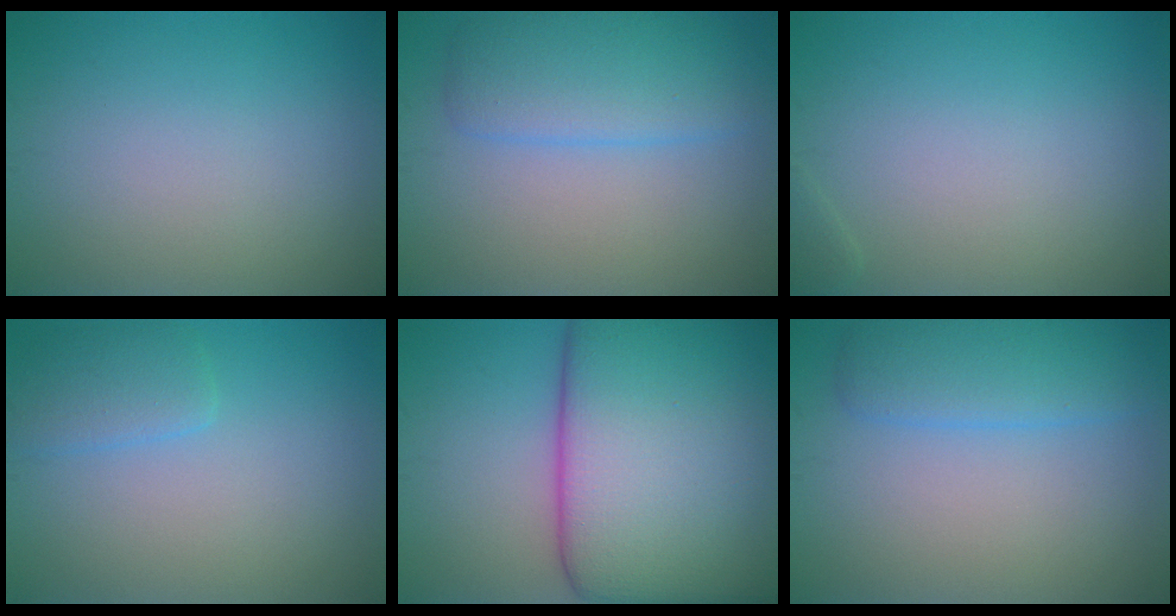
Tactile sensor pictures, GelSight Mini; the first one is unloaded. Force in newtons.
{"total": 4.8, "press": 4.8, "slide": 0.1}
{"total": 0.5, "press": 0.5, "slide": 0.1}
{"total": 2.4, "press": 2.3, "slide": 0.2}
{"total": 20.4, "press": 20.4, "slide": 0.6}
{"total": 3.9, "press": 3.9, "slide": 0.3}